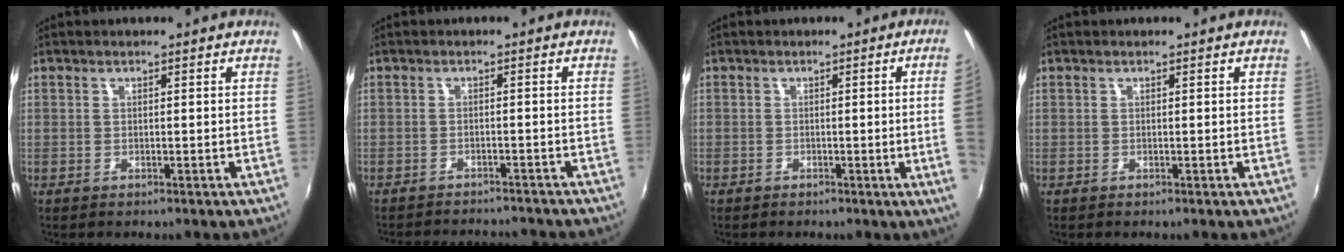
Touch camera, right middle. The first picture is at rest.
{"total": 8.7, "force": [-8.1, 1.5, 2.7], "torque": [-0.069, -0.010, -0.113]}
{"total": 5.6, "force": [-0.2, -1.9, 5.3], "torque": [-0.077, -0.011, 0.000]}
{"total": 0.0}